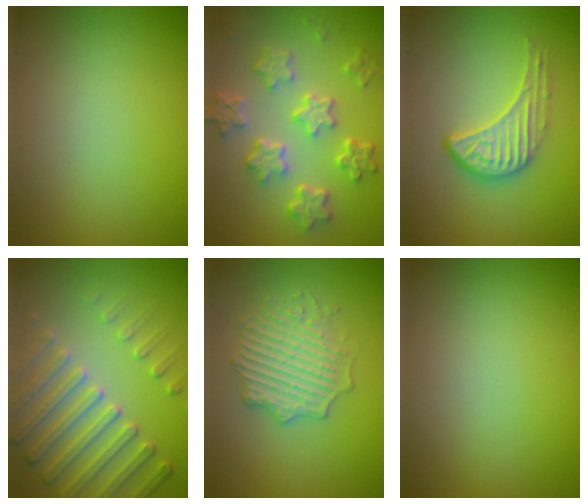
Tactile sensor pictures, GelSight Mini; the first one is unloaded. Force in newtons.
{"total": 5.8, "press": 4.5, "slide": 3.6}
{"total": 3.3, "press": 2.9, "slide": 1.4}
{"total": 5.0, "press": 4.5, "slide": 2.0}
{"total": 3.7, "press": 3.4, "slide": 1.6}
{"total": 0.0}